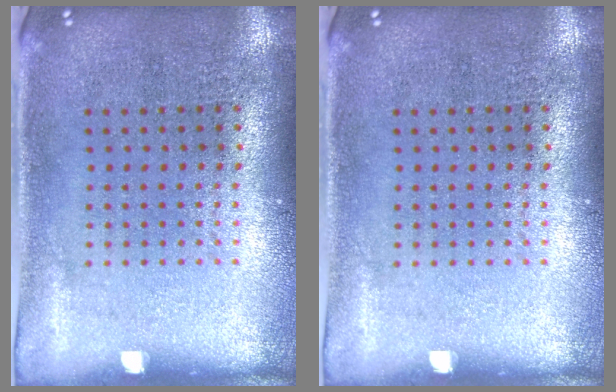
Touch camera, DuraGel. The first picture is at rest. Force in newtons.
{"total": 0.0}